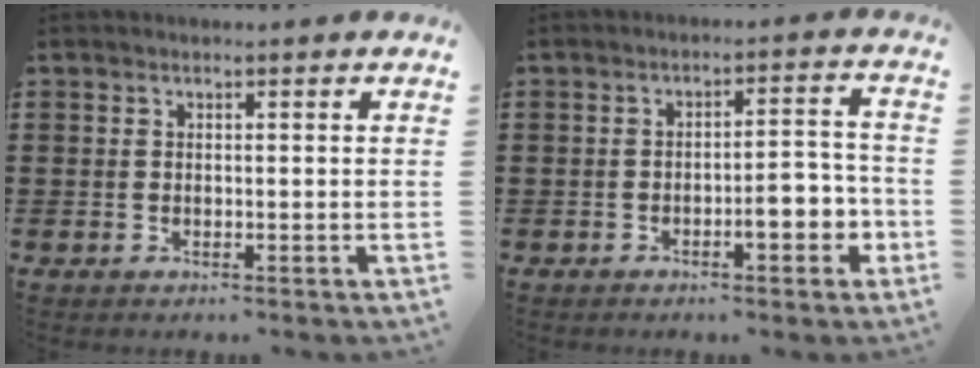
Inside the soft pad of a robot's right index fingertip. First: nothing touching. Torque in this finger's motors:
{"motor_torque": [1.58, -0.32, 0.49, 0.15]}